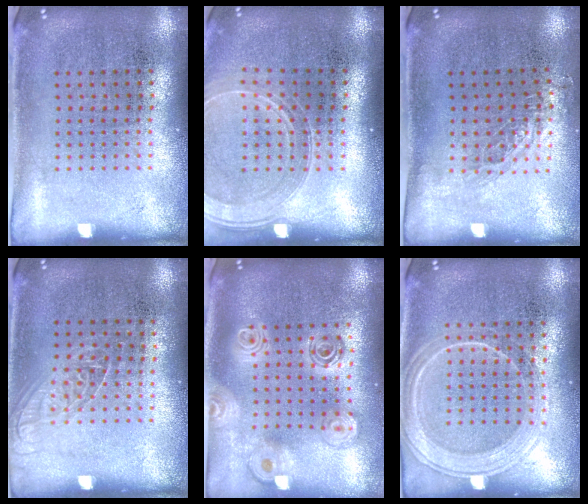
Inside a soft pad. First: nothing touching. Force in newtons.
{"total": 1.4, "press": 1.3, "slide": 0.5}
{"total": 0.7, "press": 0.7, "slide": 0.1}
{"total": 1.2, "press": 1.1, "slide": 0.5}
{"total": 2.2, "press": 1.8, "slide": 1.3}
{"total": 2.8, "press": 2.8, "slide": 0.5}